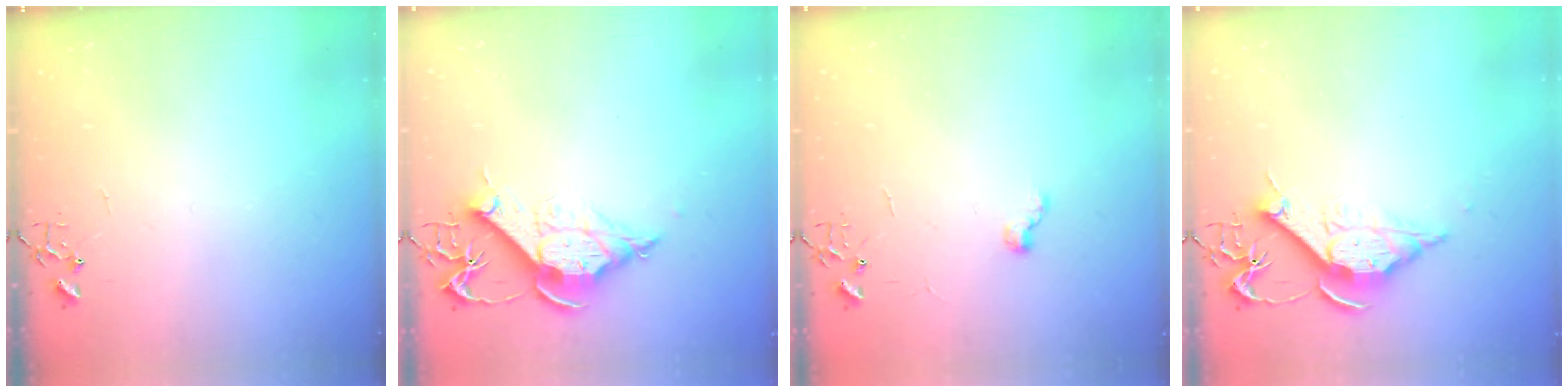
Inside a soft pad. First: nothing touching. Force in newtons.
{"total": 11.8, "press": 11.7, "slide": 1.5}
{"total": 5.1, "press": 5.0, "slide": 0.6}
{"total": 11.5, "press": 11.5, "slide": 0.1}